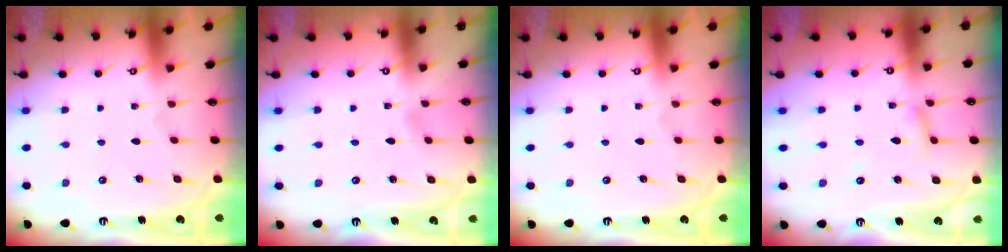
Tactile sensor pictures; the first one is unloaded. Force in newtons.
{"total": 1.6, "press": 1.6, "slide": 0.2}
{"total": 0.0}
{"total": 2.7, "press": 2.7, "slide": 0.2}